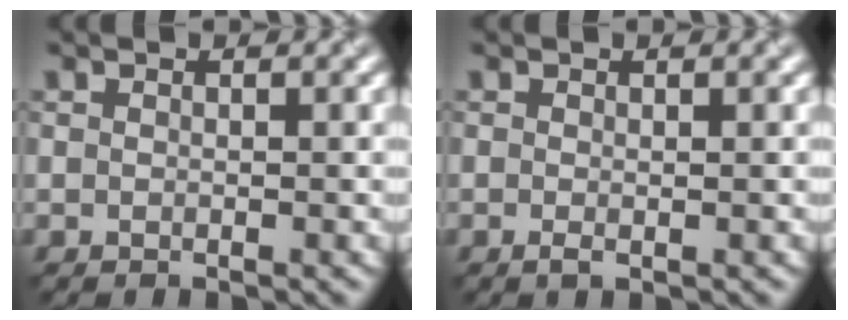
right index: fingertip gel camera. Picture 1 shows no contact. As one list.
[{"total": 1.0, "force": [-0.1, 0.2, 1.0], "torque": [-0.017, -0.002, -0.001]}]